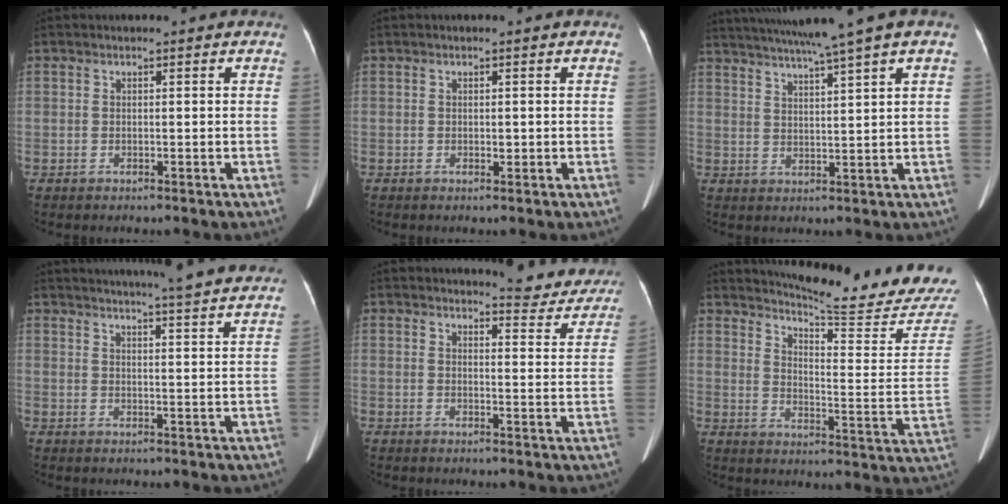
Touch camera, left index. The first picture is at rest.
{"total": 0.8, "force": [-0.1, 0.4, 0.6], "torque": [-0.008, -0.001, -0.002]}
{"total": 11.8, "force": [9.3, -1.6, 7.1], "torque": [-0.119, 0.014, 0.135]}
{"total": 20.8, "force": [19.2, -0.2, 8.1], "torque": [-0.123, -0.019, 0.234]}
{"total": 8.8, "force": [8.5, 1.6, 1.4], "torque": [-0.003, -0.030, 0.083]}
{"total": 21.3, "force": [20.5, 0.1, 5.6], "torque": [-0.089, -0.121, 0.246]}